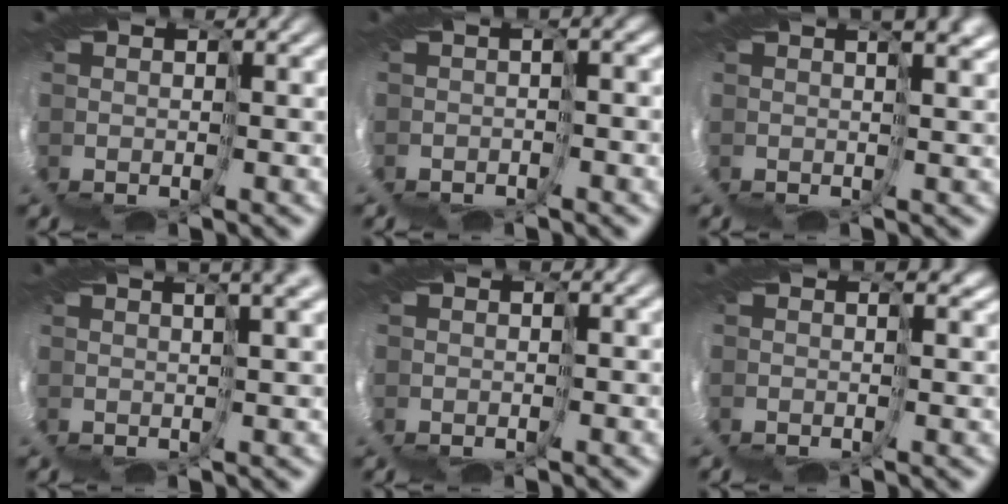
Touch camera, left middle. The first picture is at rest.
{"total": 2.9, "force": [-1.6, -2.0, -1.3], "torque": [0.022, -0.010, -0.005]}
{"total": 2.3, "force": [1.2, -1.9, 0.6], "torque": [-0.011, -0.003, 0.028]}
{"total": 3.3, "force": [2.0, -1.5, 2.1], "torque": [-0.033, 0.010, 0.041]}
{"total": 0.0}
{"total": 2.4, "force": [0.3, -2.0, -1.4], "torque": [0.016, -0.005, 0.013]}